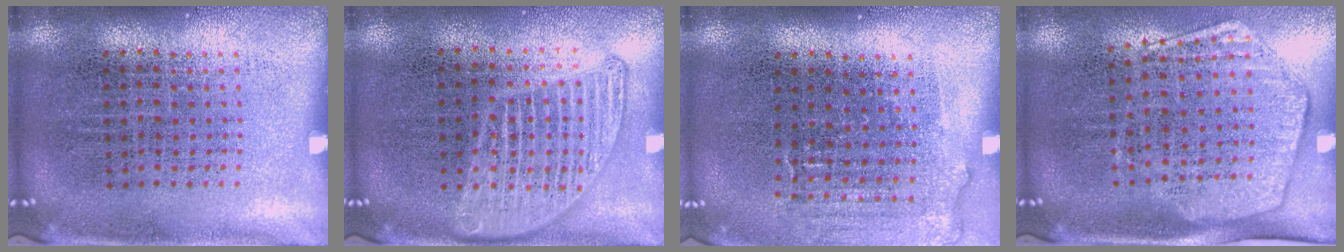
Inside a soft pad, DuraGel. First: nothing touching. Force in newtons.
{"total": 1.6, "press": 1.6, "slide": 0.1}
{"total": 1.1, "press": 1.1, "slide": 0.4}
{"total": 1.9, "press": 1.6, "slide": 1.1}